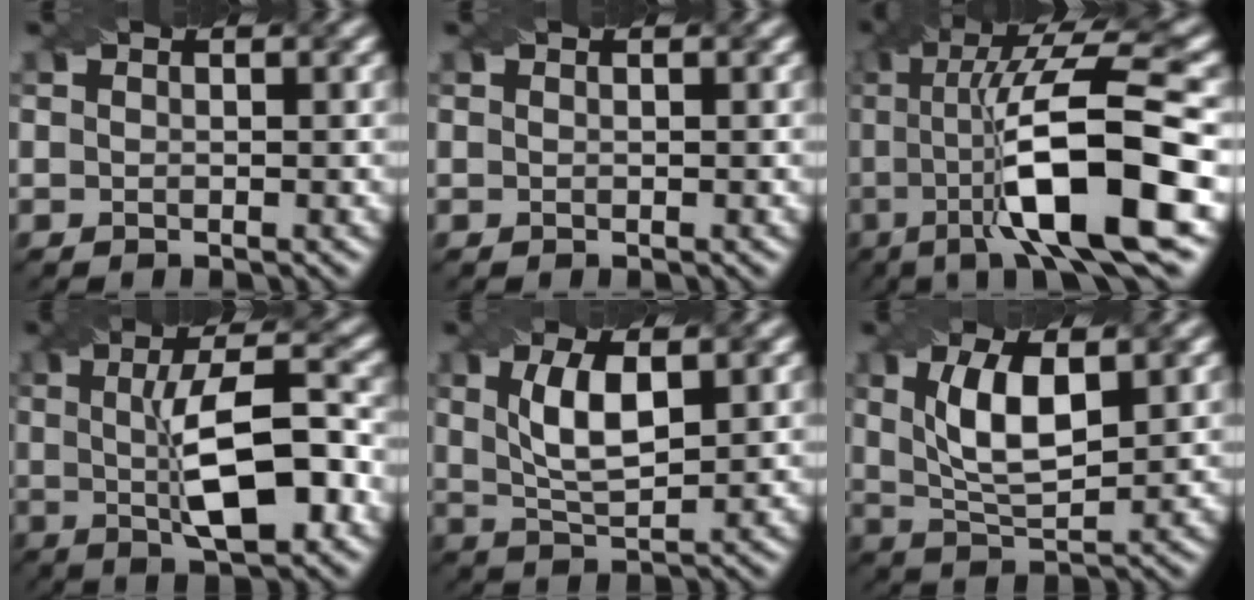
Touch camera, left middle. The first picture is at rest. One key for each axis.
{"total": 0.0}
{"total": 13.1, "fx": -1.9, "fy": 2.7, "fz": 12.7, "tx": -0.192, "ty": 0.013, "tz": -0.033}
{"total": 8.7, "fx": -0.2, "fy": 2.5, "fz": 8.3, "tx": -0.127, "ty": 0.007, "tz": -0.006}
{"total": 5.2, "fx": 1.5, "fy": 2.0, "fz": 4.6, "tx": -0.098, "ty": 0.001, "tz": 0.030}
{"total": 6.4, "fx": 1.7, "fy": 2.5, "fz": 5.6, "tx": -0.112, "ty": 0.002, "tz": 0.035}